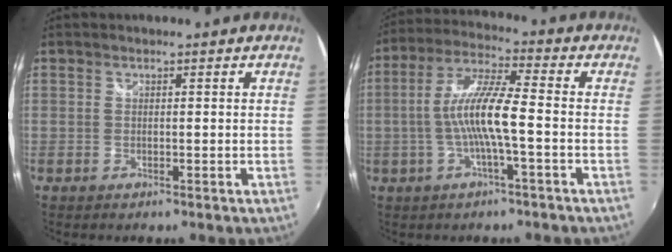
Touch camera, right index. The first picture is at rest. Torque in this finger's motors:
{"motor_torque": [1.57, -0.44, 0.88, 0.21]}